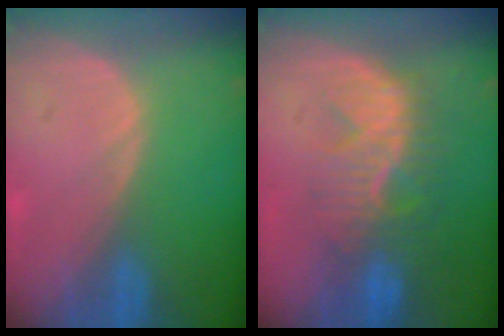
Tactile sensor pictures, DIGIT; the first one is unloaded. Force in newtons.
{"total": 9.7, "press": 8.6, "slide": 4.4}